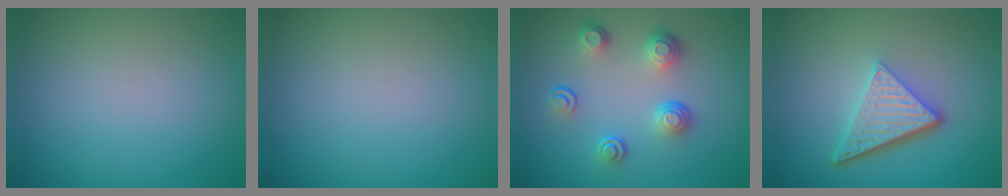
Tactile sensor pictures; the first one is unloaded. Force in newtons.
{"total": 0.0}
{"total": 3.9, "press": 2.9, "slide": 2.6}
{"total": 5.1, "press": 3.5, "slide": 3.7}